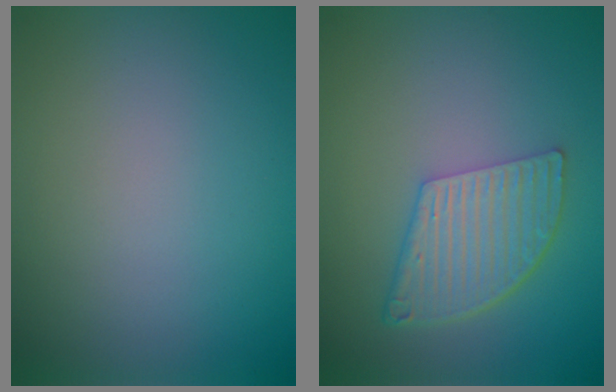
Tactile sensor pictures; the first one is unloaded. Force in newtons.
{"total": 5.3, "press": 3.9, "slide": 3.7}